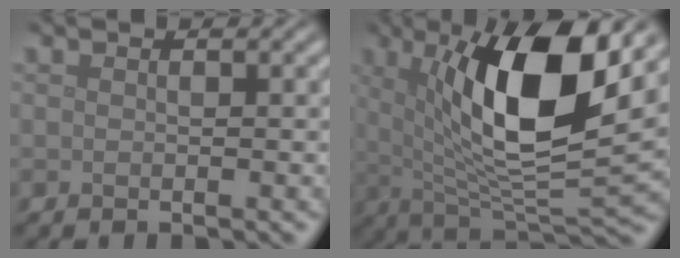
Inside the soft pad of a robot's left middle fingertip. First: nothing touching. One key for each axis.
{"total": 11.5, "fx": 3.4, "fy": 3.5, "fz": 10.4, "tx": -0.161, "ty": -0.013, "tz": 0.064}